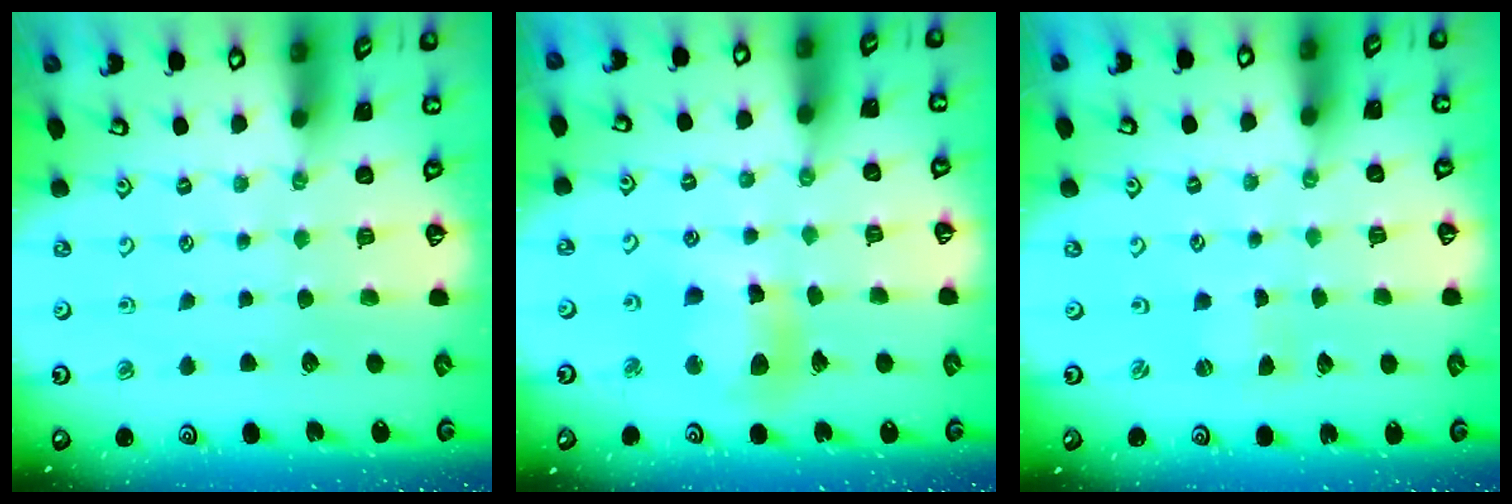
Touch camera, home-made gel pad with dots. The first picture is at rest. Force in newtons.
{"total": 11.7, "press": 11.5, "slide": 1.8}
{"total": 0.0}